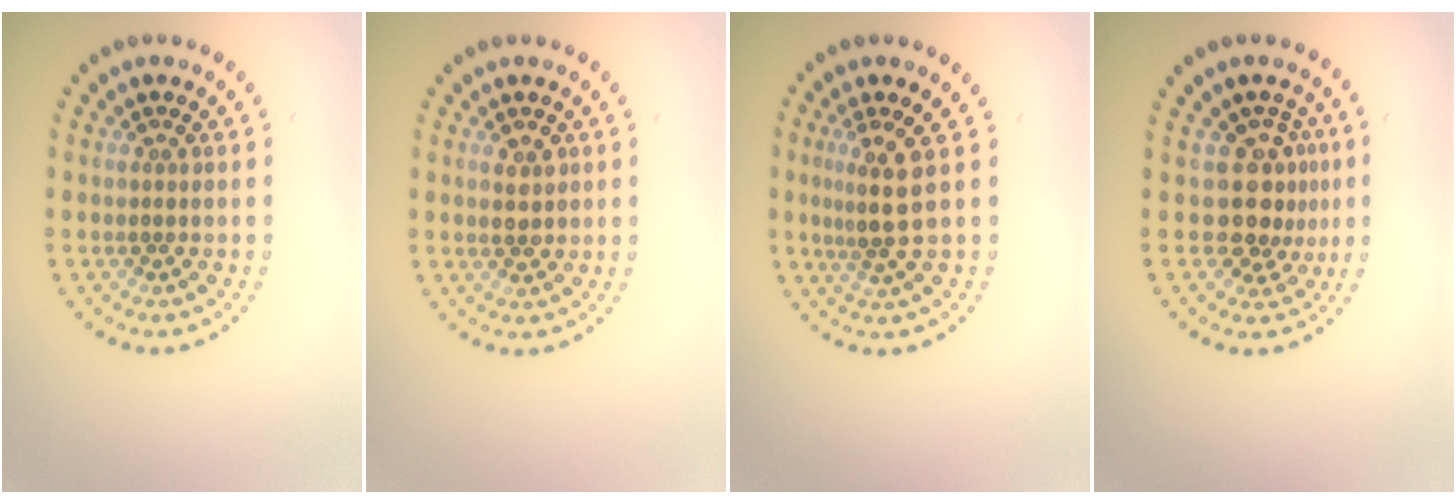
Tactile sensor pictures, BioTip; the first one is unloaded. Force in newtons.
{"total": 1.8, "press": 1.8, "slide": 0.1}
{"total": 3.0, "press": 2.3, "slide": 1.9}
{"total": 3.5, "press": 2.6, "slide": 2.4}